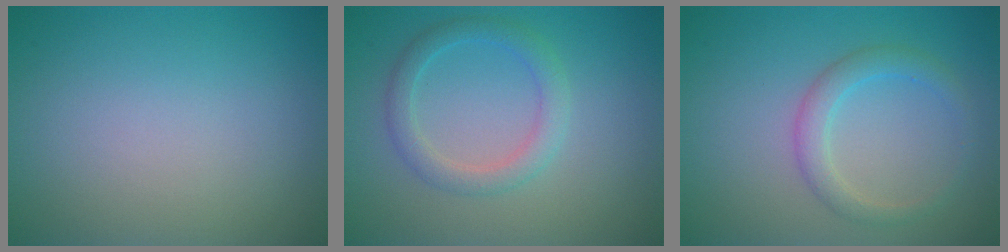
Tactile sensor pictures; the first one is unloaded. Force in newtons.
{"total": 2.6, "press": 2.6, "slide": 0.2}
{"total": 2.4, "press": 2.4, "slide": 0.1}